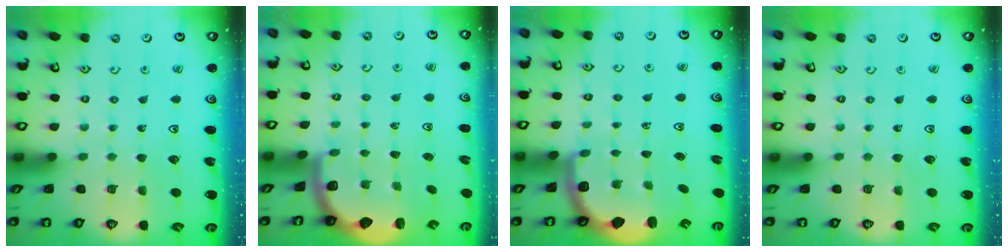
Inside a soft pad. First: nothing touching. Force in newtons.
{"total": 2.0, "press": 2.0, "slide": 0.5}
{"total": 2.2, "press": 1.7, "slide": 1.4}
{"total": 0.0}